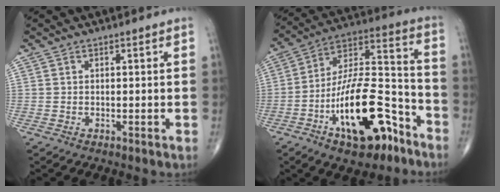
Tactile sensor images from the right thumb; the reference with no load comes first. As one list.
[{"total": 21.2, "force": [-10.4, 9.1, 16.2], "torque": [-0.258, 0.085, -0.169]}]